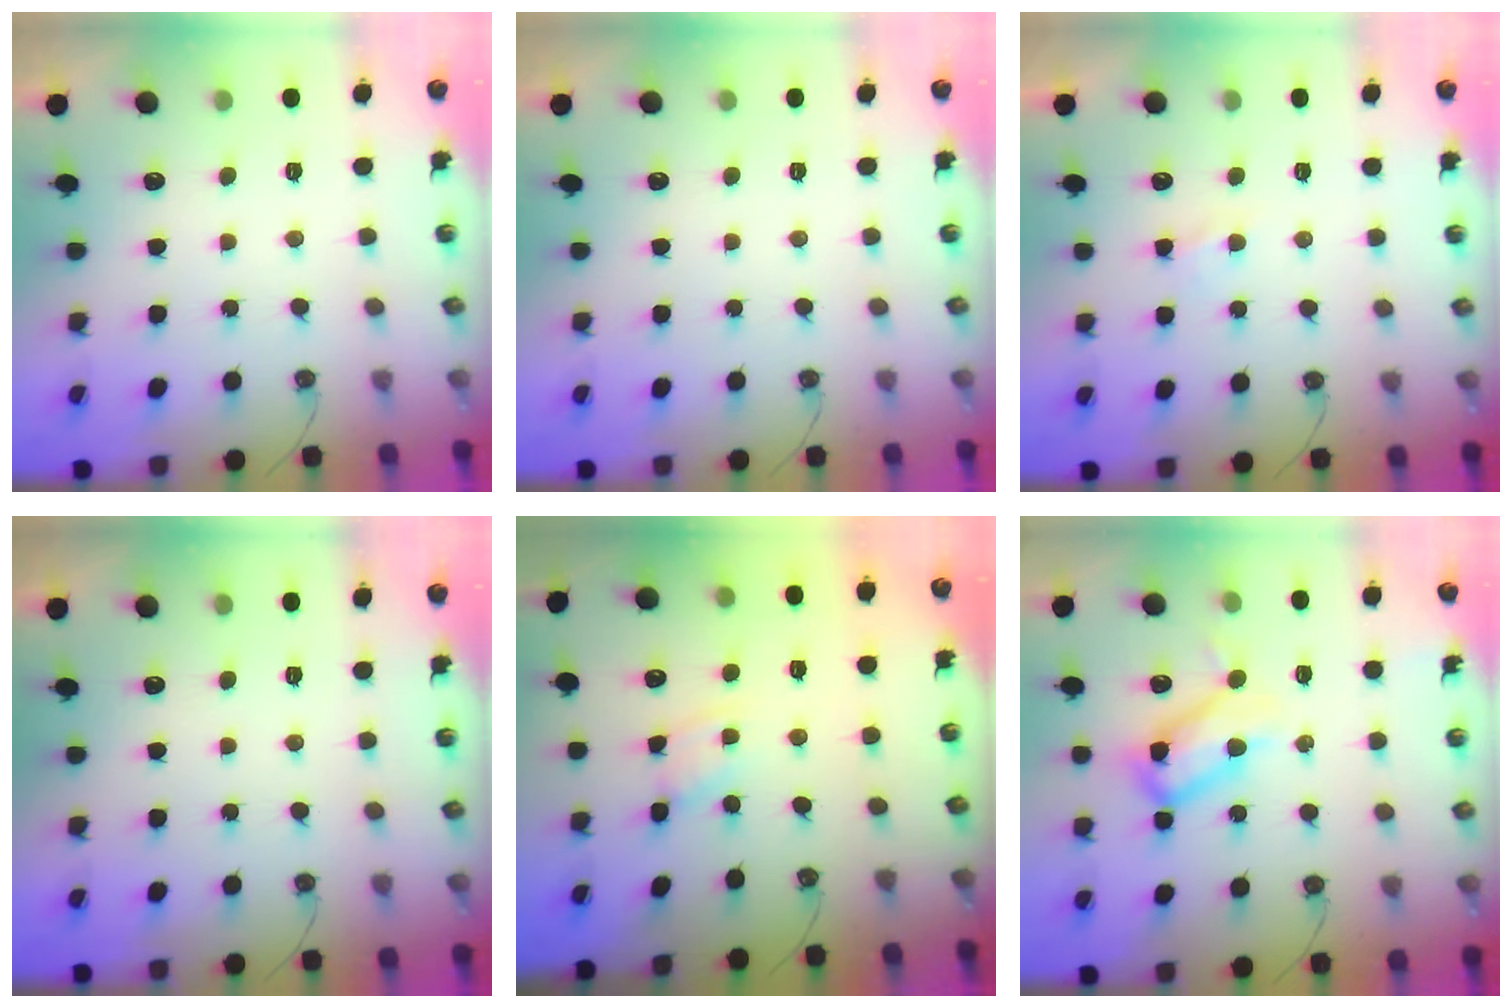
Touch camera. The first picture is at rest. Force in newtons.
{"total": 0.0}
{"total": 2.3, "press": 2.3, "slide": 0.4}
{"total": 0.0}
{"total": 1.3, "press": 1.3, "slide": 0.0}
{"total": 12.1, "press": 12.1, "slide": 1.2}